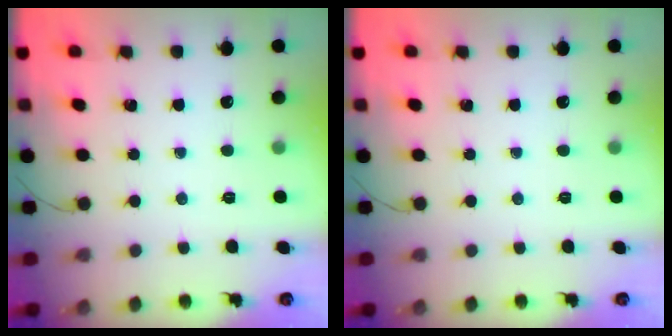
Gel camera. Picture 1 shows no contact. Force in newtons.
{"total": 0.0}